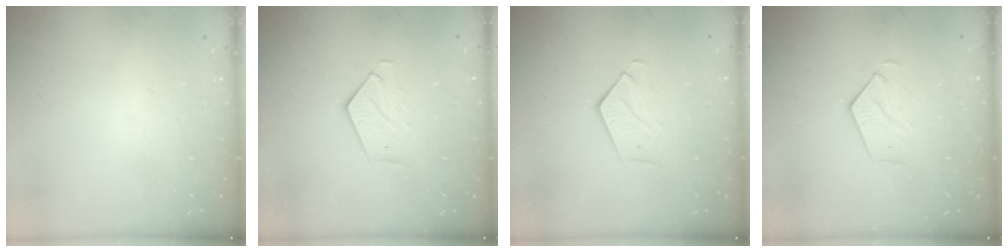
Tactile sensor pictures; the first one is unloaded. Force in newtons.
{"total": 2.8, "press": 2.8, "slide": 0.2}
{"total": 2.8, "press": 2.8, "slide": 0.2}
{"total": 4.8, "press": 4.7, "slide": 0.4}